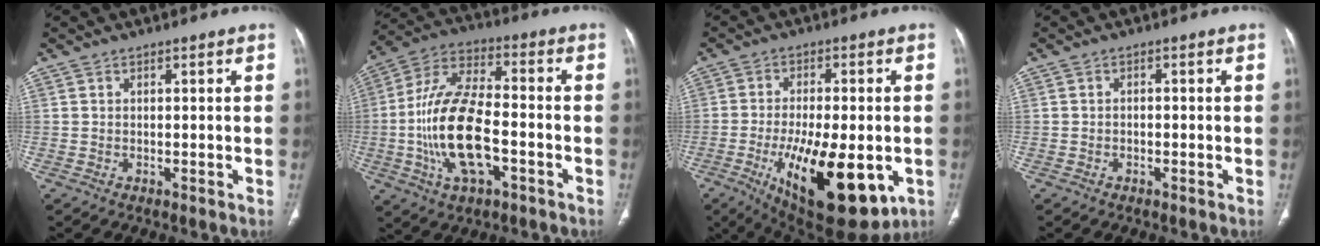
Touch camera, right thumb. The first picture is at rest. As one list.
[{"total": 17.9, "force": [-4.1, 8.3, 15.3], "torque": [-0.302, 0.029, -0.074]}, {"total": 21.5, "force": [-6.6, 8.8, 18.5], "torque": [-0.280, -0.015, -0.080]}, {"total": 0.7, "force": [-0.3, 0.5, 0.4], "torque": [-0.005, 0.003, -0.007]}]